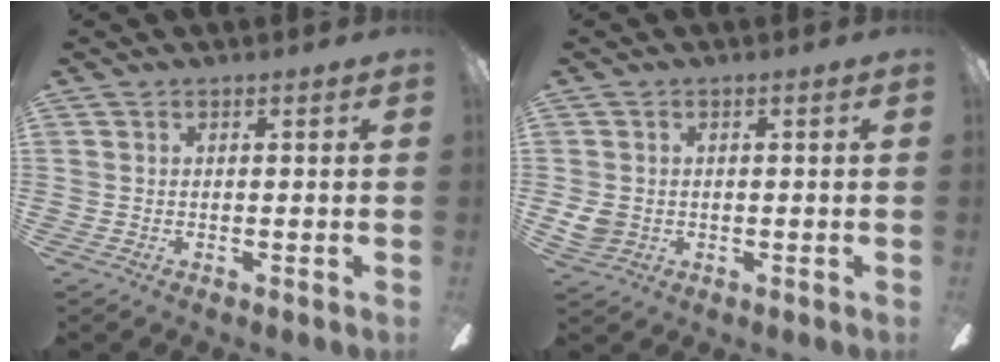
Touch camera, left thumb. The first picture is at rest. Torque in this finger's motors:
{"motor_torque": [-0.14, 0.25, 0.26, -0.36, 0.00]}